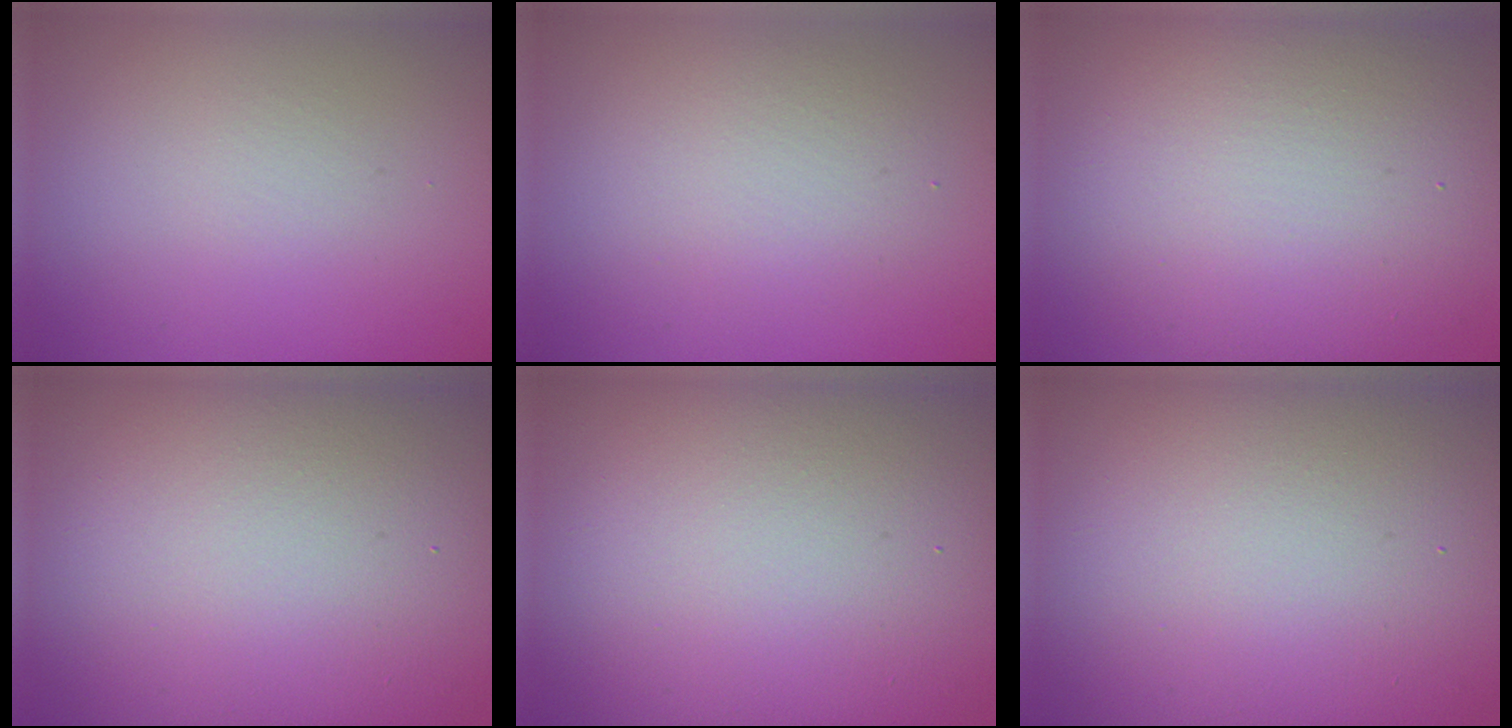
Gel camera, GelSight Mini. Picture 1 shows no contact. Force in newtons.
{"total": 2.7, "press": 2.6, "slide": 0.3}
{"total": 12.8, "press": 12.7, "slide": 0.8}
{"total": 18.4, "press": 18.4, "slide": 0.8}
{"total": 18.4, "press": 18.4, "slide": 0.8}
{"total": 20.7, "press": 20.7, "slide": 0.9}